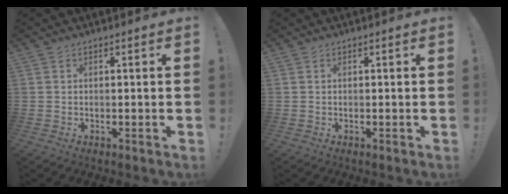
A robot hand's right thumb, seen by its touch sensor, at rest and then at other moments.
{"total": 0.0}